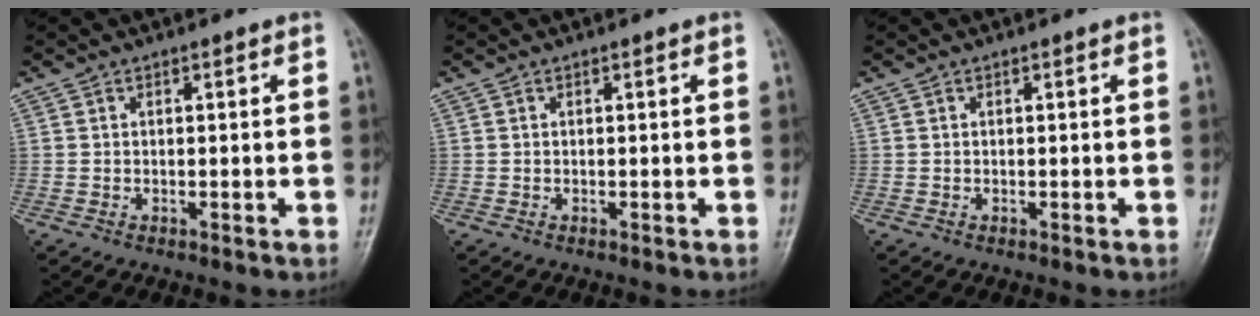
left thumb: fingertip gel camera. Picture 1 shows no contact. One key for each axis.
{"total": 0.0}
{"total": 0.0}